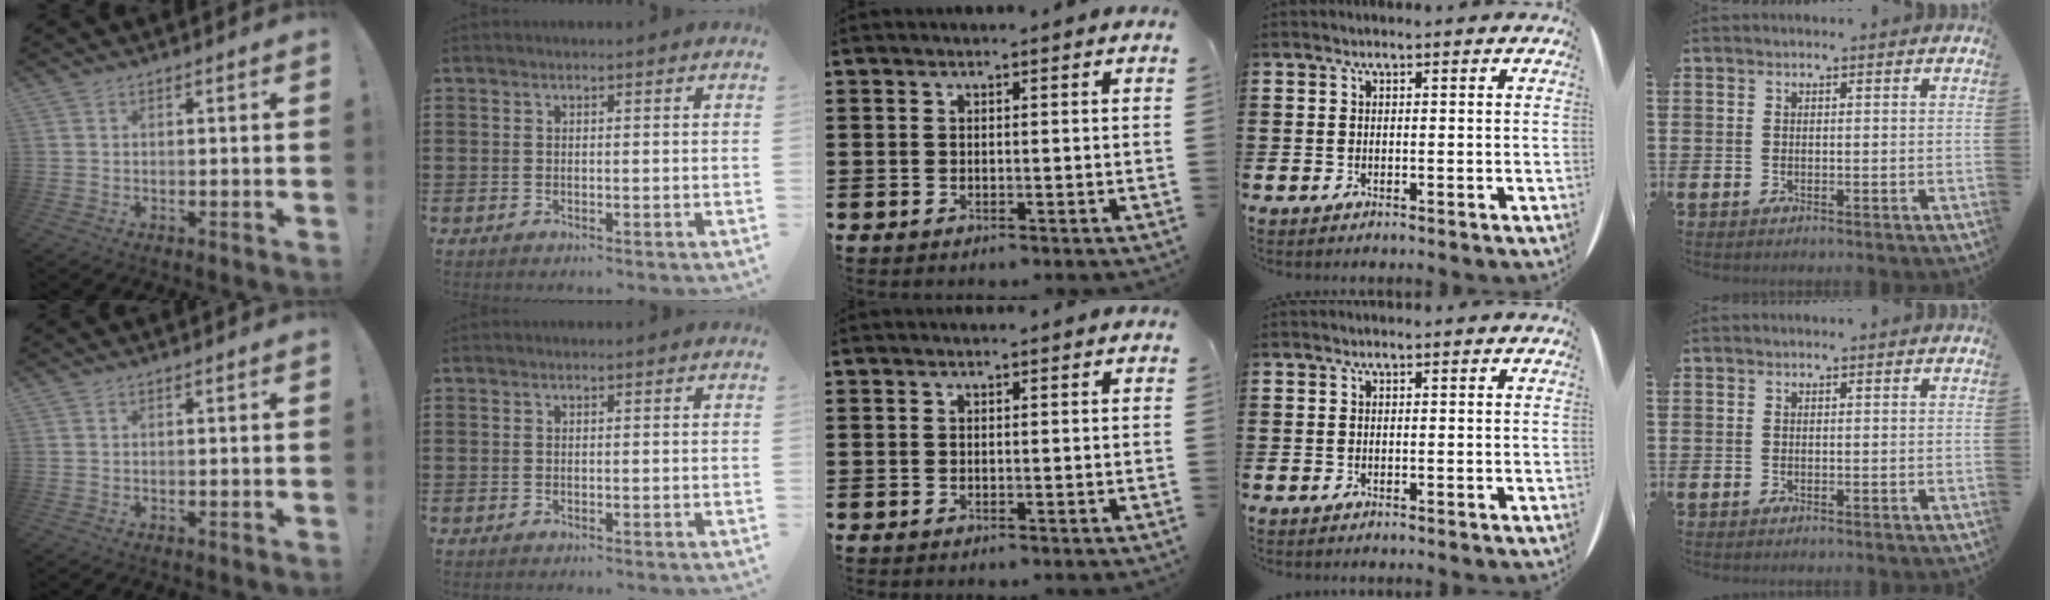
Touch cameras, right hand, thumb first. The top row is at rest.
{}